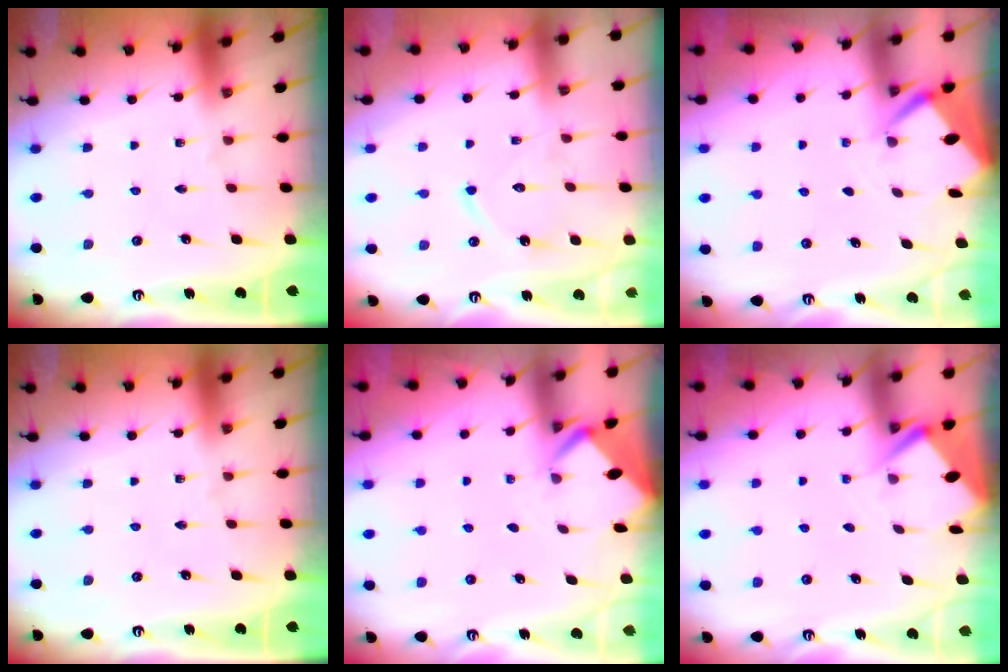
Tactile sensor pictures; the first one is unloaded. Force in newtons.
{"total": 9.9, "press": 9.8, "slide": 0.5}
{"total": 2.8, "press": 2.7, "slide": 0.3}
{"total": 0.0}
{"total": 2.0, "press": 2.0, "slide": 0.2}
{"total": 3.0, "press": 2.9, "slide": 0.4}